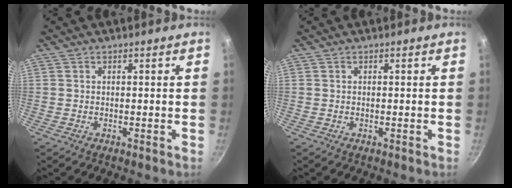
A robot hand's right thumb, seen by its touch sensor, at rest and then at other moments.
{"total": 0.0}